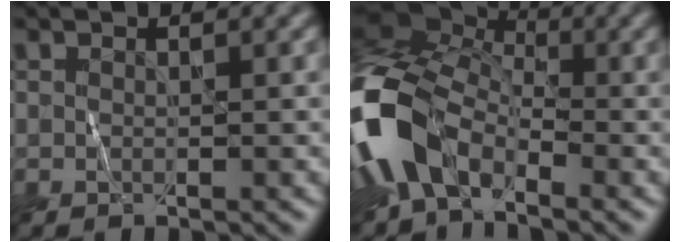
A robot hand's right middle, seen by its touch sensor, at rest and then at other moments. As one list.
[{"total": 10.1, "force": [-3.6, 6.2, 7.1], "torque": [-0.157, -0.006, -0.086]}]